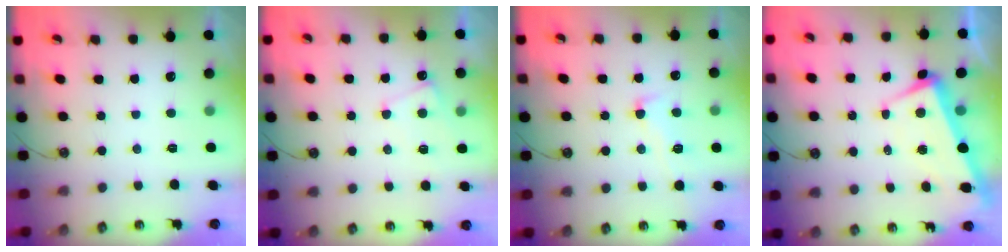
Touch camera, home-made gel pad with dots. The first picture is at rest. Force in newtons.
{"total": 3.8, "press": 3.8, "slide": 0.5}
{"total": 3.0, "press": 2.8, "slide": 1.1}
{"total": 2.0, "press": 1.8, "slide": 1.0}